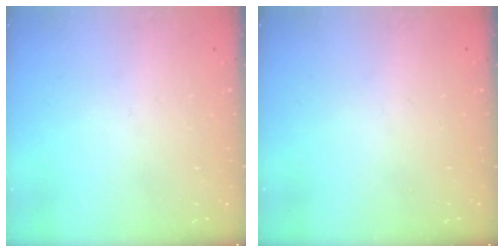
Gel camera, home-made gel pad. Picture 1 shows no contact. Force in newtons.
{"total": 0.0}